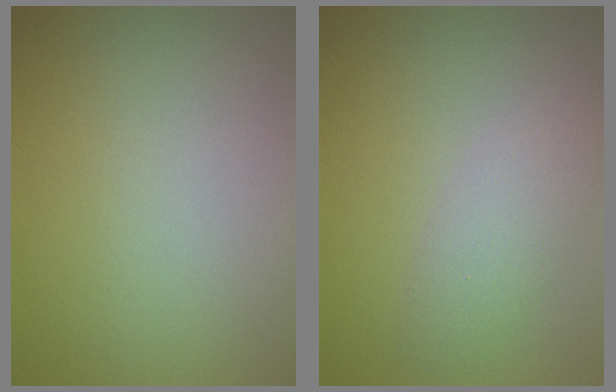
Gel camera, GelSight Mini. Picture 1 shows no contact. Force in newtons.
{"total": 2.5, "press": 2.5, "slide": 0.1}